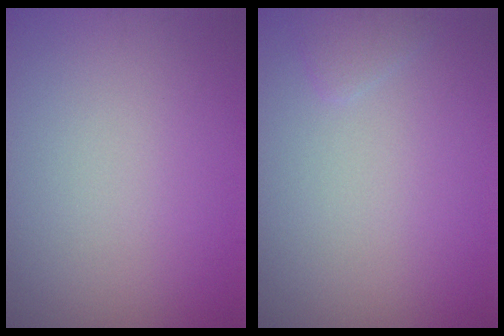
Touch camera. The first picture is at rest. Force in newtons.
{"total": 0.9, "press": 0.9, "slide": 0.1}